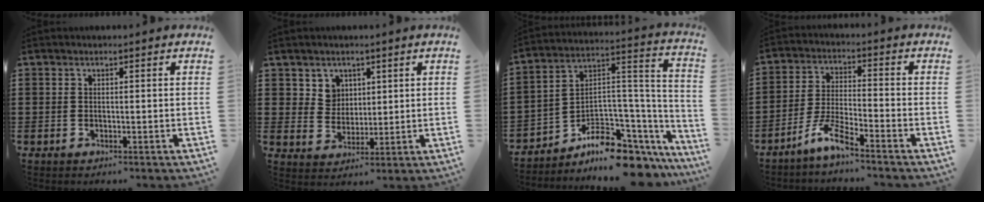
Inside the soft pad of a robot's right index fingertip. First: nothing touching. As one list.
[{"total": 4.3, "force": [2.3, 3.6, 0.8], "torque": [-0.026, 0.011, 0.043]}, {"total": 8.3, "force": [-5.3, 4.3, 4.7], "torque": [-0.081, -0.006, -0.096]}, {"total": 5.9, "force": [-4.8, 0.0, 3.4], "torque": [-0.086, -0.013, -0.097]}]